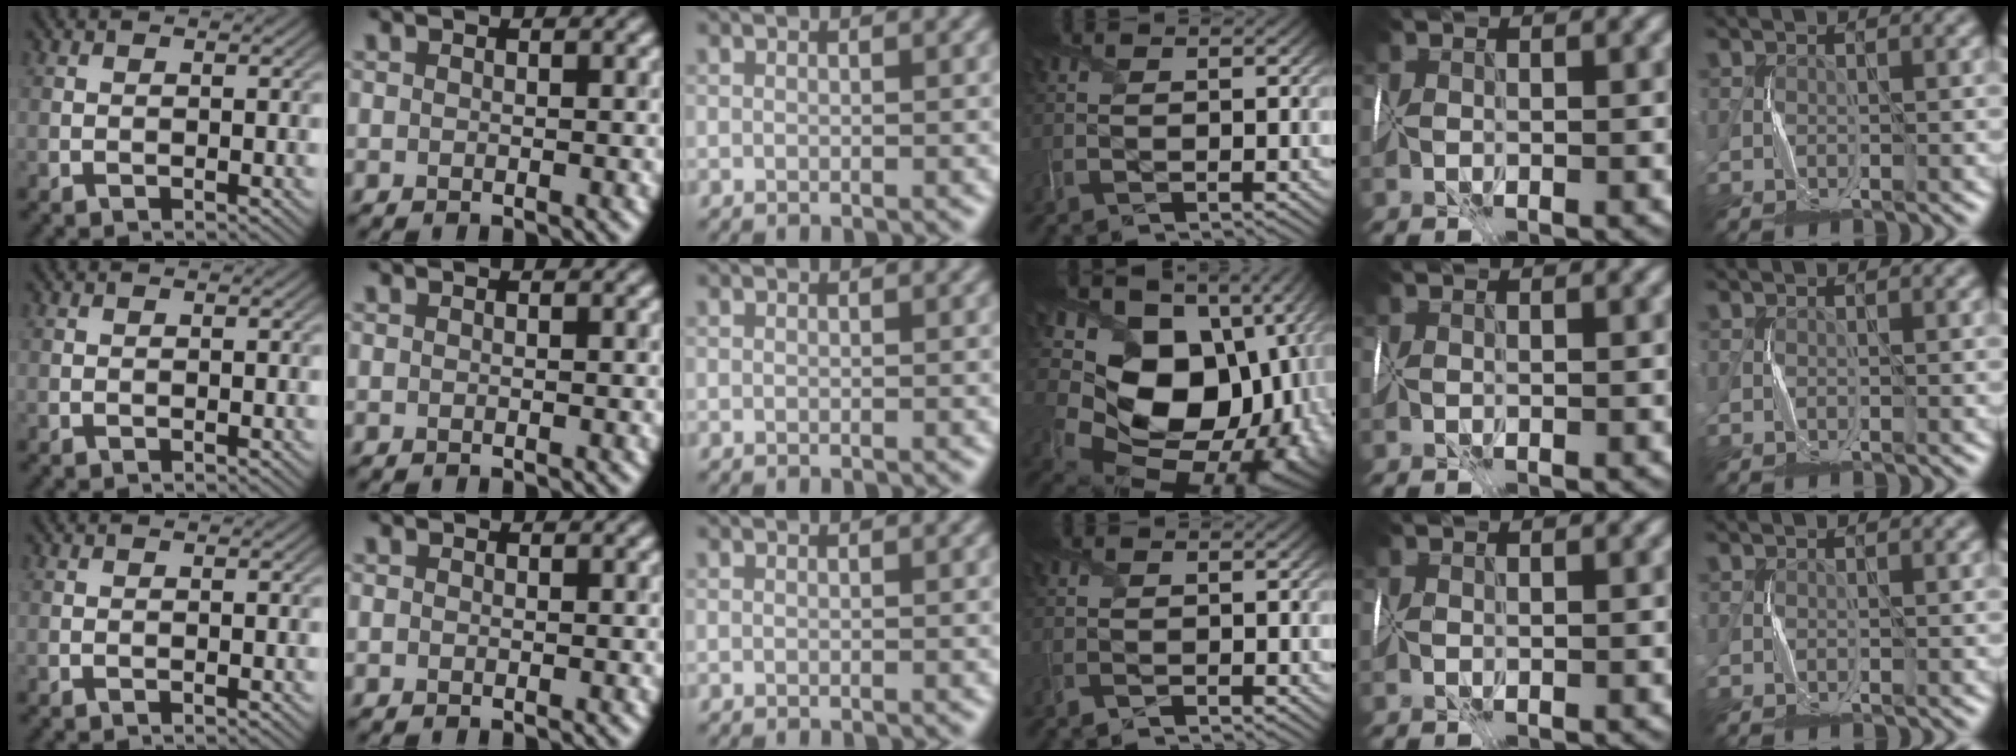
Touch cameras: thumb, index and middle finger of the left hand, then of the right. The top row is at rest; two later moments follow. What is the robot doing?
{"motion": "wrap", "object": "cellophane"}